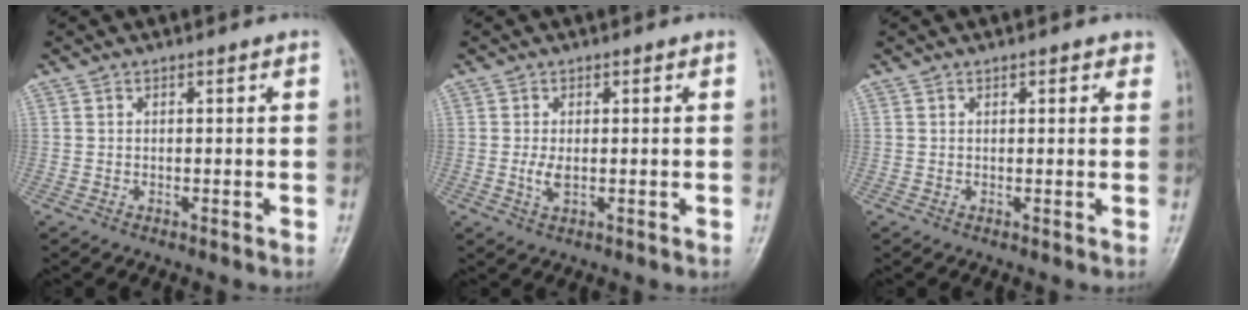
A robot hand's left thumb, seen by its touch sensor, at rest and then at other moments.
{"total": 2.6, "force": [-0.1, 1.3, 2.2], "torque": [-0.050, -0.005, -0.003]}
{"total": 1.8, "force": [1.1, 0.9, 1.1], "torque": [-0.003, -0.002, 0.010]}